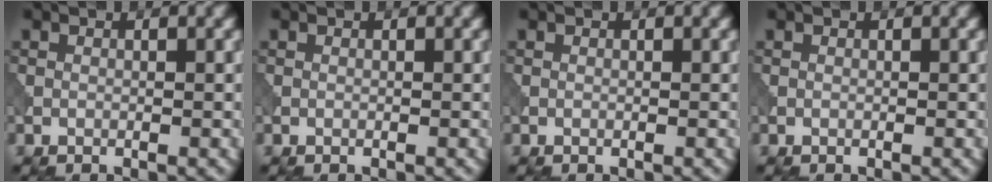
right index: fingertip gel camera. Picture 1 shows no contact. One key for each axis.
{"total": 0.0}
{"total": 0.0}
{"total": 0.0}